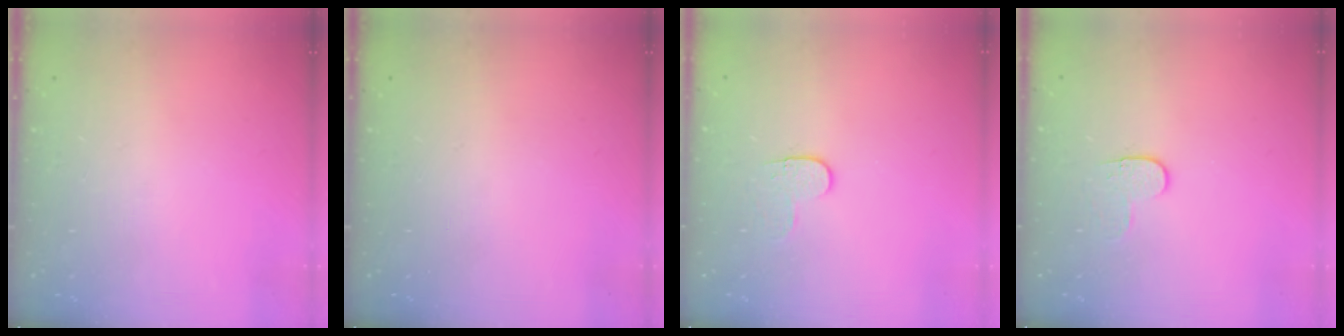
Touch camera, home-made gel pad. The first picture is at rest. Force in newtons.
{"total": 0.0}
{"total": 4.2, "press": 4.2, "slide": 0.5}
{"total": 4.2, "press": 4.2, "slide": 0.5}